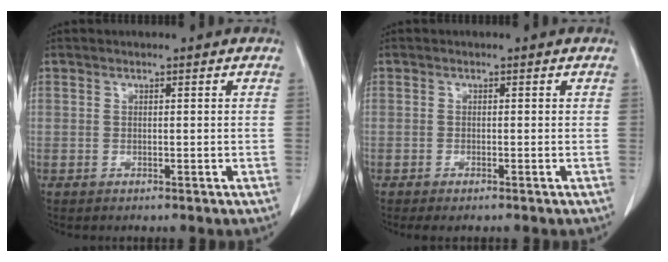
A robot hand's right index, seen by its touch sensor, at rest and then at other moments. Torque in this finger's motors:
{"motor_torque": [0.14, -0.12, 0.07, 0.03]}